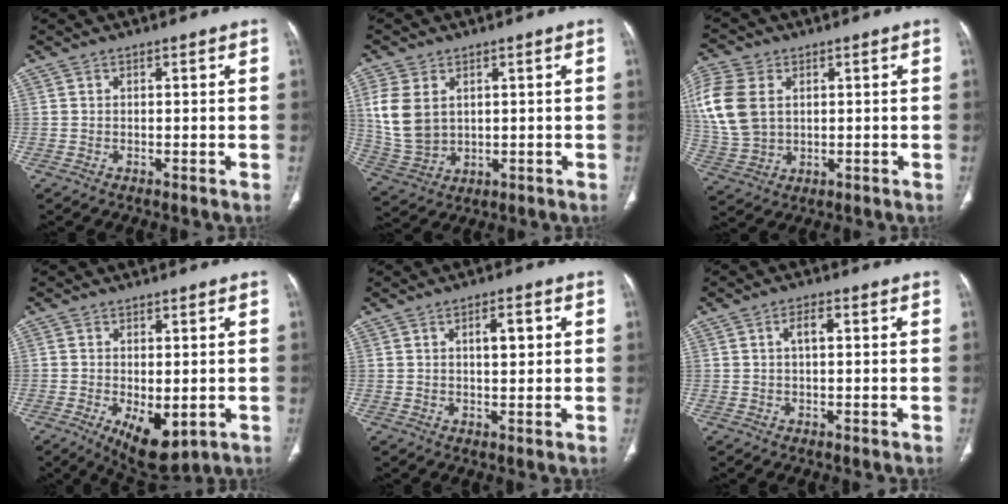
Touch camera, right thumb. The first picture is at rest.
{"total": 9.9, "force": [2.2, 7.1, 6.5], "torque": [-0.135, -0.008, 0.061]}
{"total": 13.2, "force": [2.6, 9.4, 8.9], "torque": [-0.203, 0.000, 0.057]}
{"total": 8.9, "force": [-2.5, 4.5, 7.3], "torque": [-0.106, -0.017, -0.024]}
{"total": 4.3, "force": [1.2, 1.7, 3.8], "torque": [-0.054, 0.000, 0.020]}
{"total": 3.1, "force": [0.7, 1.3, 2.7], "torque": [-0.050, 0.007, 0.013]}